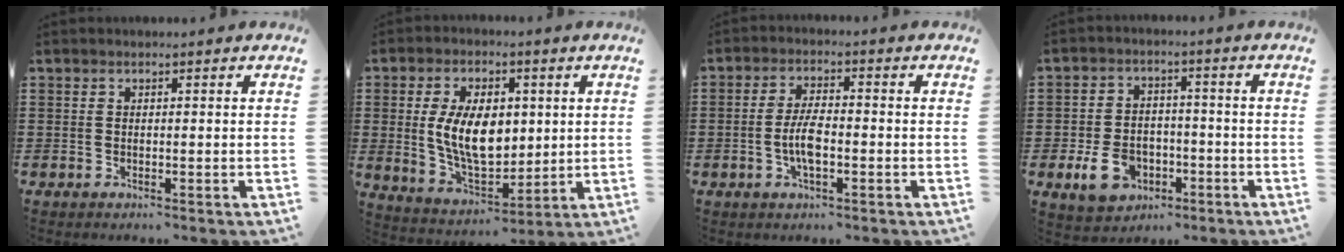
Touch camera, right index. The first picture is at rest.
{"total": 10.5, "force": [1.1, 6.2, 8.4], "torque": [-0.167, 0.003, 0.019]}
{"total": 5.2, "force": [-1.3, 1.7, 4.7], "torque": [-0.104, 0.000, -0.030]}
{"total": 7.1, "force": [-3.0, 5.1, 4.0], "torque": [-0.104, 0.007, -0.061]}